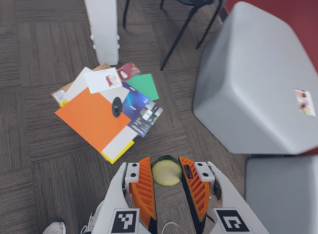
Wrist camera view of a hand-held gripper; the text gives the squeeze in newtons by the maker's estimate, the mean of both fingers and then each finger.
{"total": 7.9, "left": 8.0, "right": 7.9}